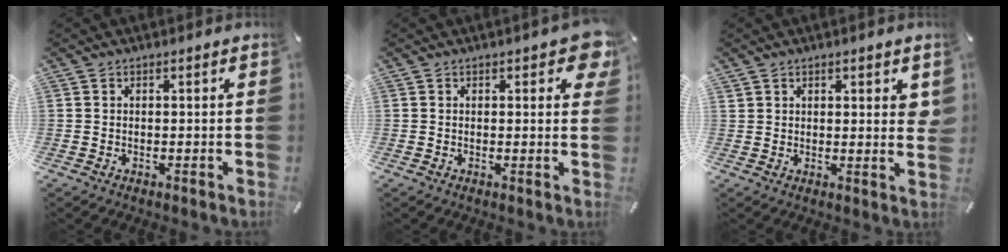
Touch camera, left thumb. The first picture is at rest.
{"total": 4.6, "force": [2.0, 2.2, 3.6], "torque": [-0.035, -0.007, 0.028]}
{"total": 3.1, "force": [1.8, 1.6, 2.0], "torque": [-0.023, -0.004, 0.030]}